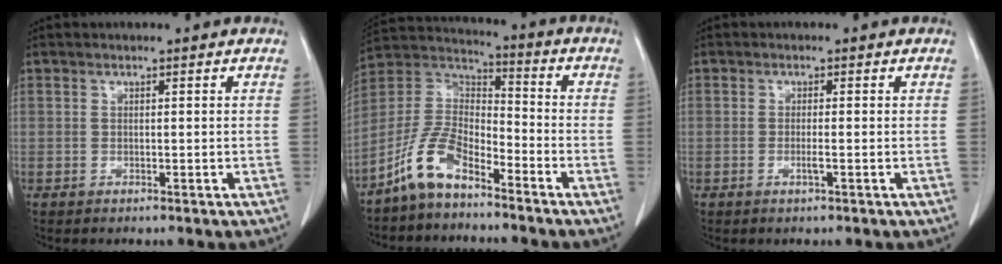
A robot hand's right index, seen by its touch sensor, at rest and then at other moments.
{"total": 9.9, "force": [-6.9, 3.9, 5.9], "torque": [-0.137, 0.018, -0.142]}
{"total": 1.2, "force": [-0.4, -0.1, 1.1], "torque": [-0.024, -0.001, -0.008]}